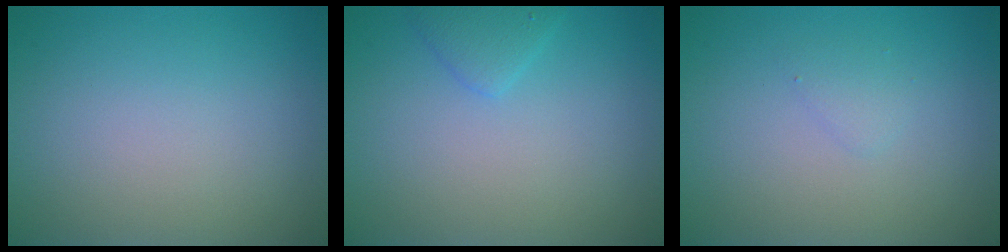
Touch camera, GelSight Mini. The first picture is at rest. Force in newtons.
{"total": 1.5, "press": 1.5, "slide": 0.1}
{"total": 0.8, "press": 0.8, "slide": 0.1}